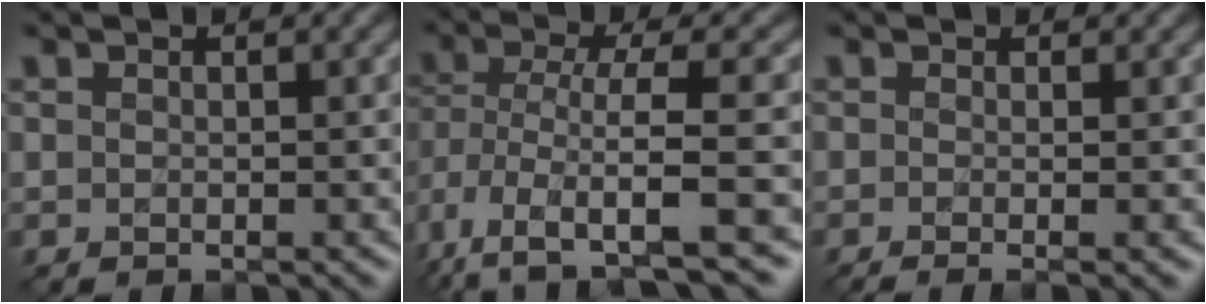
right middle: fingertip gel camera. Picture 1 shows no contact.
{"total": 7.6, "force": [-3.4, 2.6, 6.2], "torque": [-0.124, -0.009, -0.064]}
{"total": 3.4, "force": [-0.3, 1.4, 3.0], "torque": [-0.040, -0.006, -0.013]}